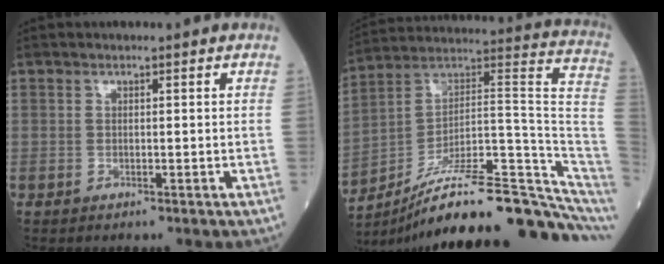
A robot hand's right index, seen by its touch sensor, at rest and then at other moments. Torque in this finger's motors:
{"motor_torque": [0.59, -1.55, -0.30, -0.21]}